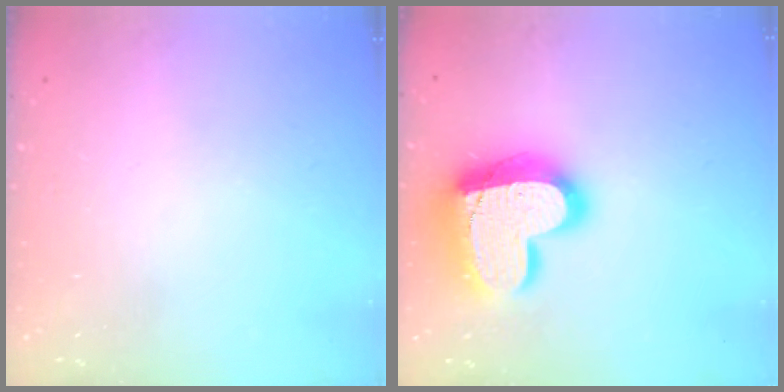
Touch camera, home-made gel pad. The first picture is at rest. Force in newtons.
{"total": 21.4, "press": 21.3, "slide": 1.7}